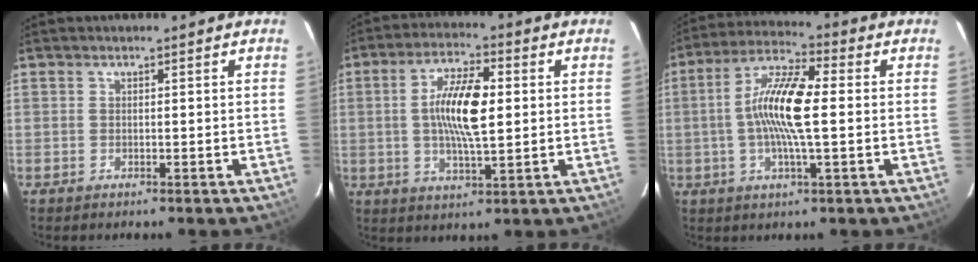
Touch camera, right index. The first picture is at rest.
{"total": 10.9, "force": [0.9, 3.5, 10.3], "torque": [-0.190, 0.007, 0.015]}
{"total": 12.1, "force": [-0.1, 2.4, 11.9], "torque": [-0.231, 0.013, -0.010]}